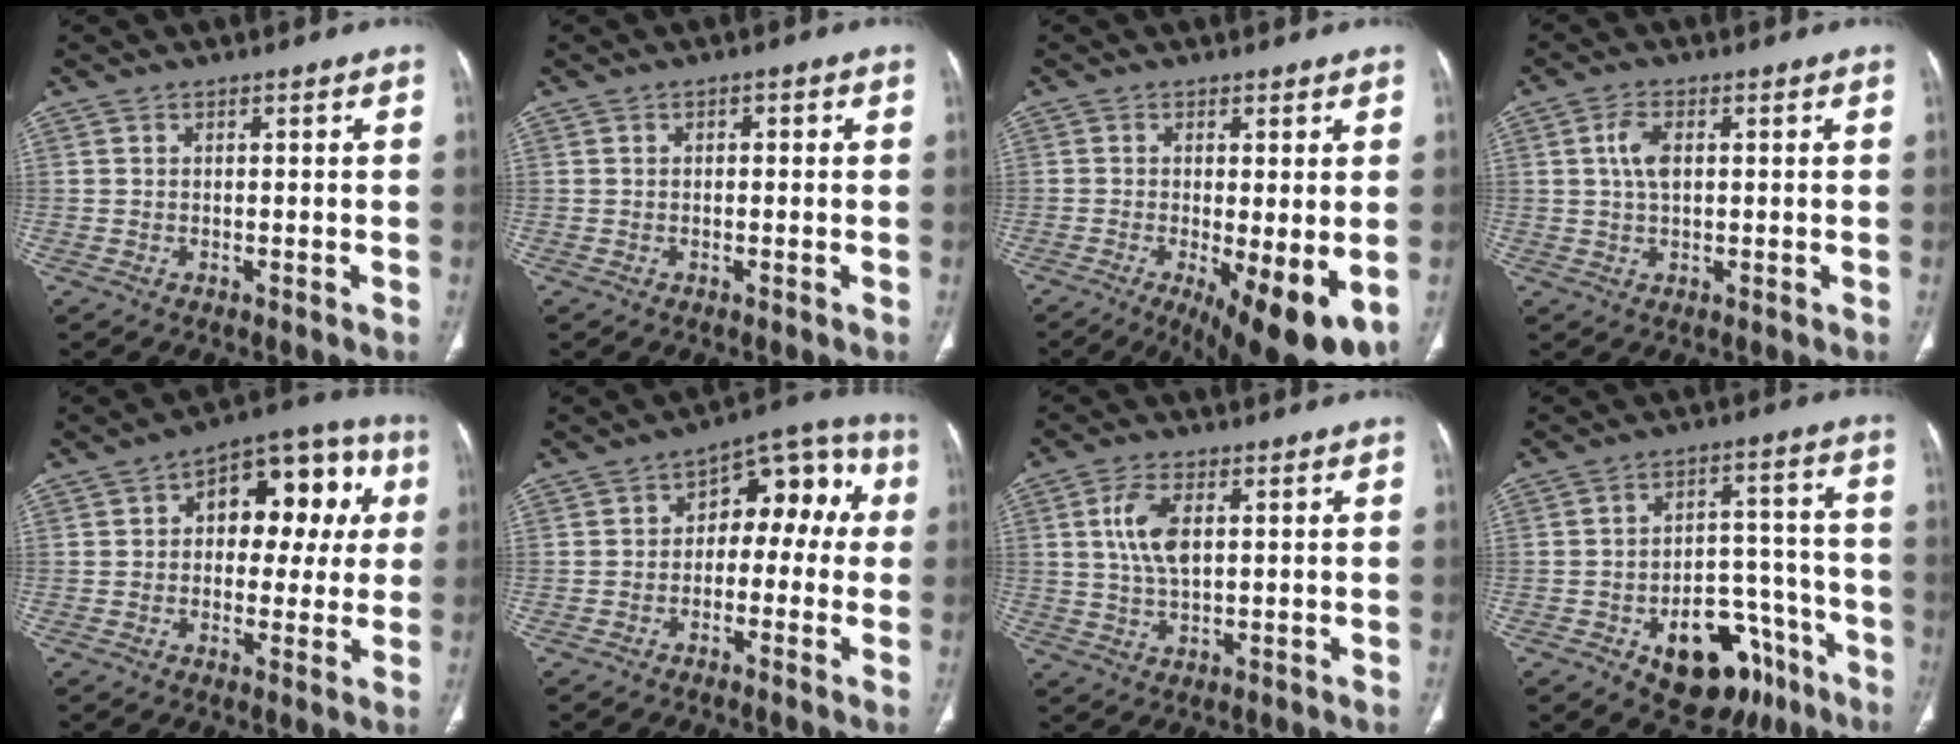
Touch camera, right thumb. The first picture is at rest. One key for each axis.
{"total": 1.0, "fx": 0.2, "fy": 0.6, "fz": 0.7, "tx": -0.009, "ty": 0.006, "tz": 0.001}
{"total": 12.9, "fx": -3.9, "fy": 3.9, "fz": 11.6, "tx": -0.156, "ty": -0.023, "tz": -0.048}
{"total": 4.6, "fx": 1.0, "fy": 2.4, "fz": 3.8, "tx": -0.081, "ty": 0.003, "tz": 0.018}
{"total": 16.2, "fx": 3.5, "fy": 9.5, "fz": 12.6, "tx": -0.112, "ty": 0.033, "tz": 0.042}
{"total": 11.2, "fx": 0.2, "fy": 7.2, "fz": 8.6, "tx": -0.062, "ty": 0.053, "tz": -0.012}
{"total": 7.3, "fx": 1.7, "fy": 3.5, "fz": 6.1, "tx": -0.129, "ty": -0.003, "tz": 0.035}
{"total": 17.7, "fx": -9.3, "fy": 10.6, "fz": 10.8, "tx": -0.099, "ty": 0.074, "tz": -0.122}